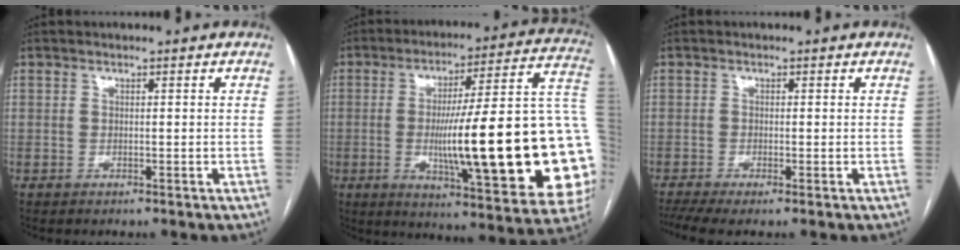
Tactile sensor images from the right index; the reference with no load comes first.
{"total": 31.3, "force": [-3.5, 3.4, 30.9], "torque": [-0.348, 0.005, -0.058]}
{"total": 4.2, "force": [-2.8, 0.8, 3.1], "torque": [-0.057, -0.006, -0.053]}